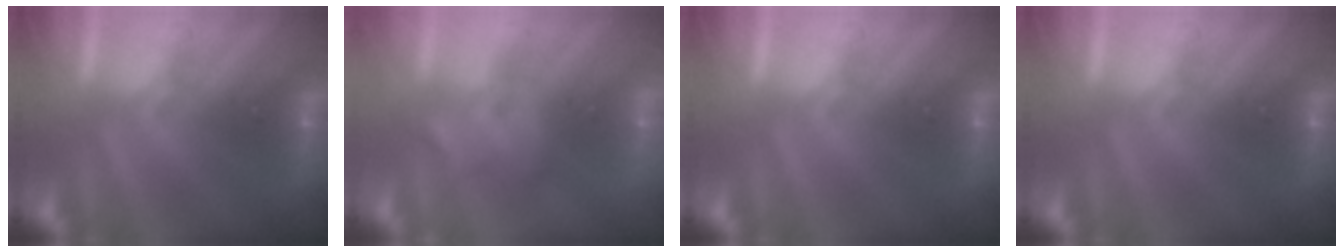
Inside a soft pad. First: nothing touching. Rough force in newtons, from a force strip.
{"total": 2.2}
{"total": 0.0}
{"total": 0.0}